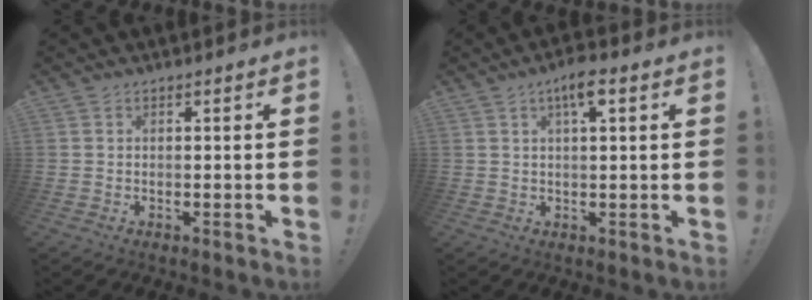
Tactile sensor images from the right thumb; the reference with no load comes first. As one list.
[{"total": 5.2, "force": [2.3, 1.3, 4.5], "torque": [-0.070, -0.004, 0.033]}]